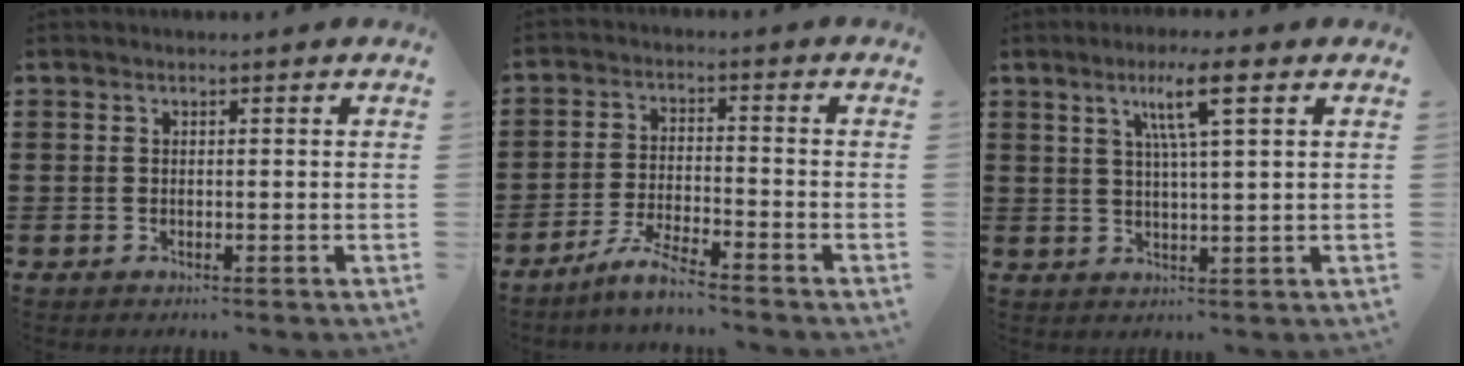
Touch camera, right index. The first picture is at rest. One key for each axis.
{"total": 5.0, "fx": -4.5, "fy": -0.1, "fz": 2.1, "tx": -0.050, "ty": -0.008, "tz": -0.089}
{"total": 6.2, "fx": 2.7, "fy": -0.3, "fz": 5.5, "tx": -0.116, "ty": -0.001, "tz": 0.042}